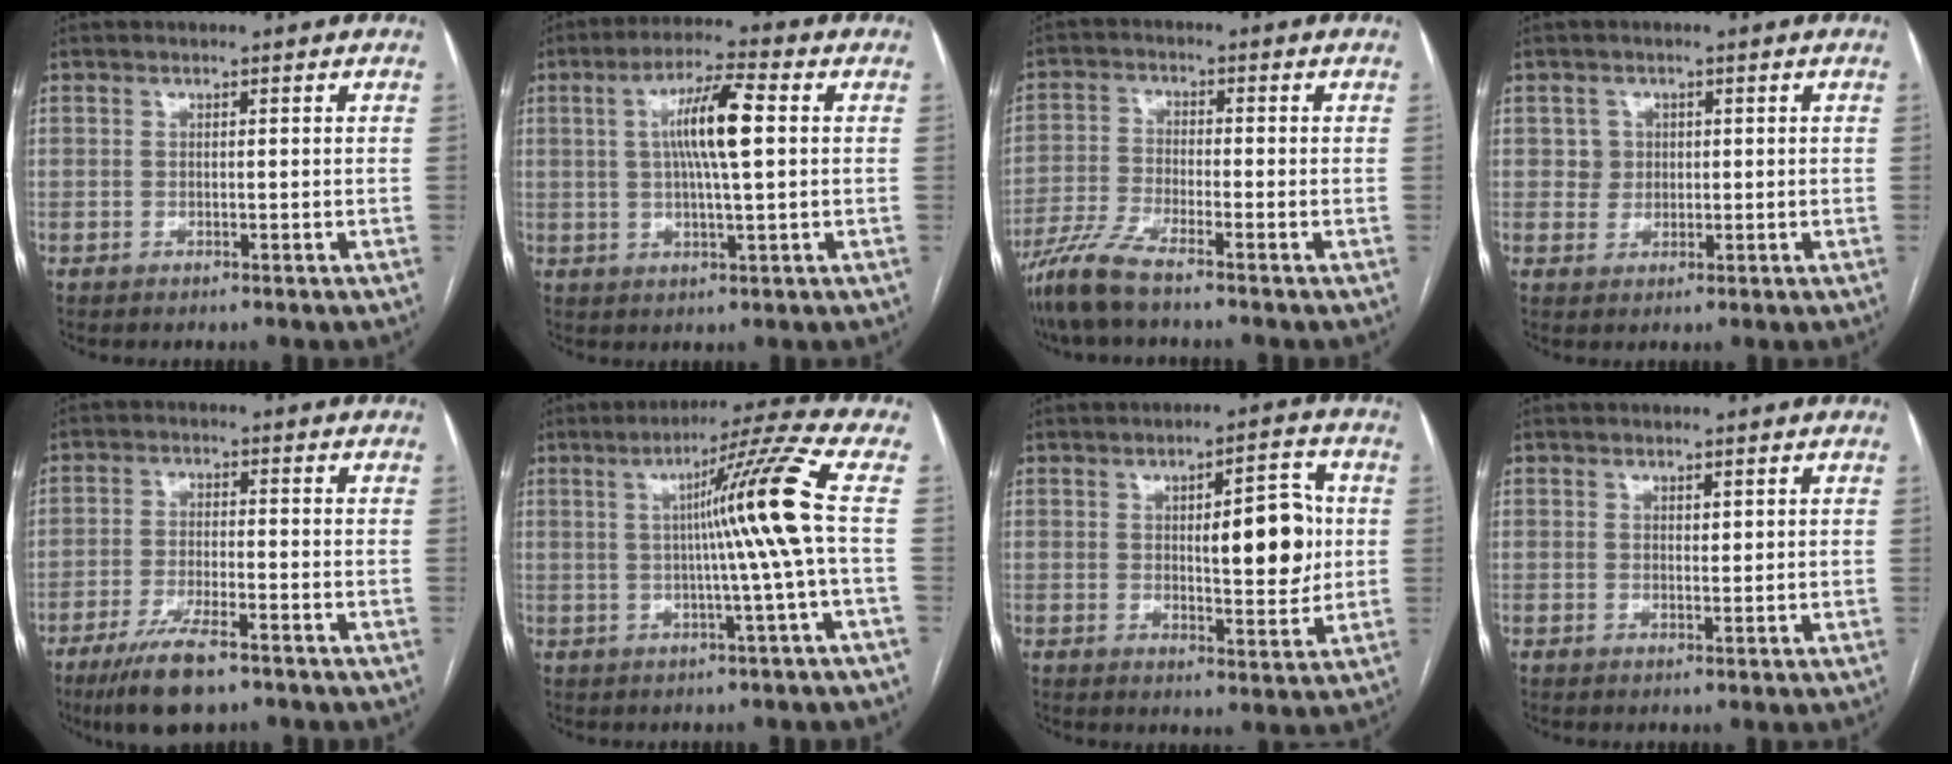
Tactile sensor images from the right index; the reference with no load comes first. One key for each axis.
{"total": 9.0, "fx": 1.4, "fy": 0.8, "fz": 8.8, "tx": -0.165, "ty": 0.009, "tz": 0.022}
{"total": 6.4, "fx": -5.2, "fy": 0.1, "fz": 3.7, "tx": -0.086, "ty": -0.022, "tz": -0.110}
{"total": 2.5, "fx": 0.6, "fy": 2.4, "fz": 0.2, "tx": 0.003, "ty": 0.001, "tz": 0.008}
{"total": 8.8, "fx": -6.1, "fy": 1.7, "fz": 6.1, "tx": -0.112, "ty": -0.018, "tz": -0.103}
{"total": 10.8, "fx": 0.5, "fy": -3.0, "fz": 10.4, "tx": -0.157, "ty": 0.009, "tz": 0.016}
{"total": 9.9, "fx": 1.1, "fy": 2.9, "fz": 9.4, "tx": -0.125, "ty": 0.007, "tz": 0.019}
{"total": 0.8, "fx": 0.5, "fy": 0.4, "fz": 0.6, "tx": -0.008, "ty": -0.004, "tz": 0.007}